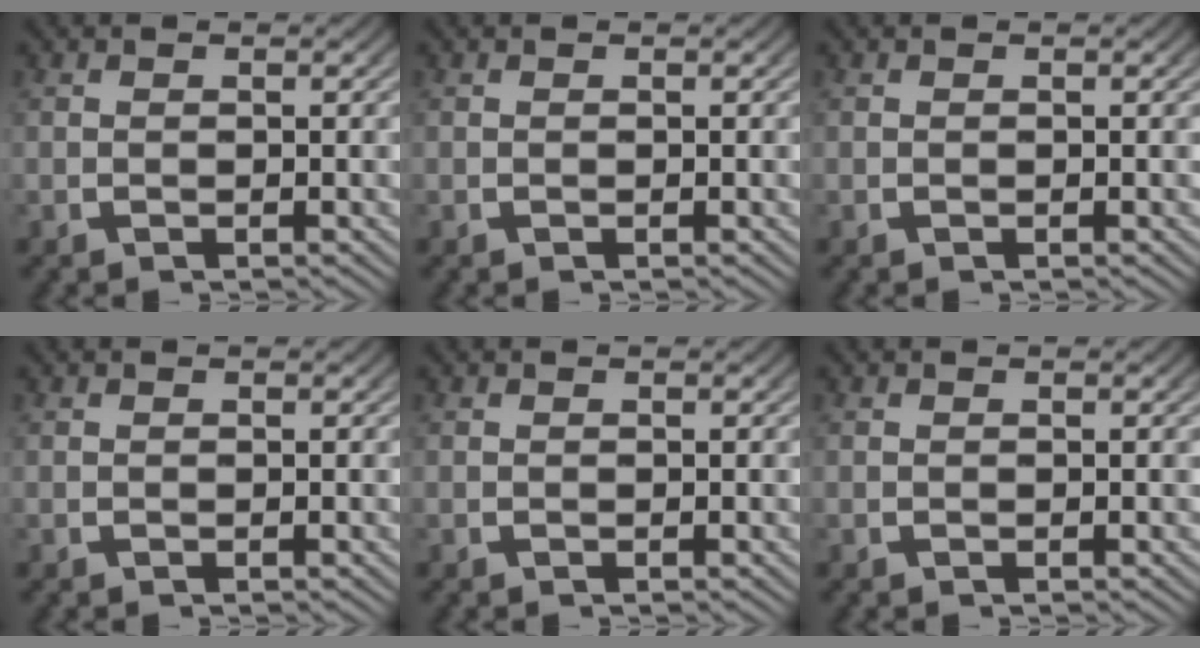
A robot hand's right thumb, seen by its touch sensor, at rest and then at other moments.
{"total": 0.0}
{"total": 0.0}
{"total": 0.0}
{"total": 0.0}
{"total": 0.0}